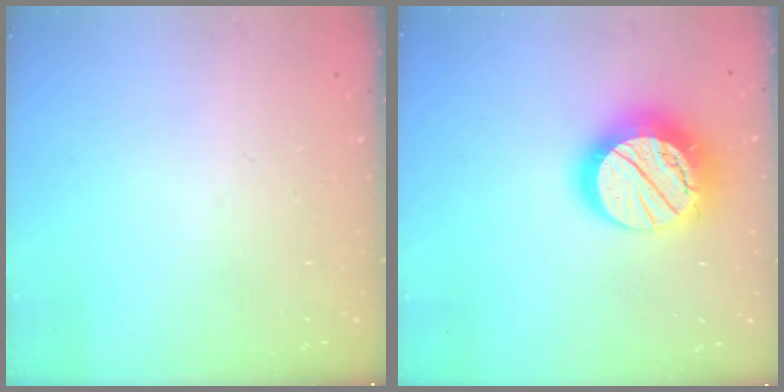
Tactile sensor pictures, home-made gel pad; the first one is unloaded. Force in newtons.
{"total": 19.6, "press": 19.5, "slide": 1.5}